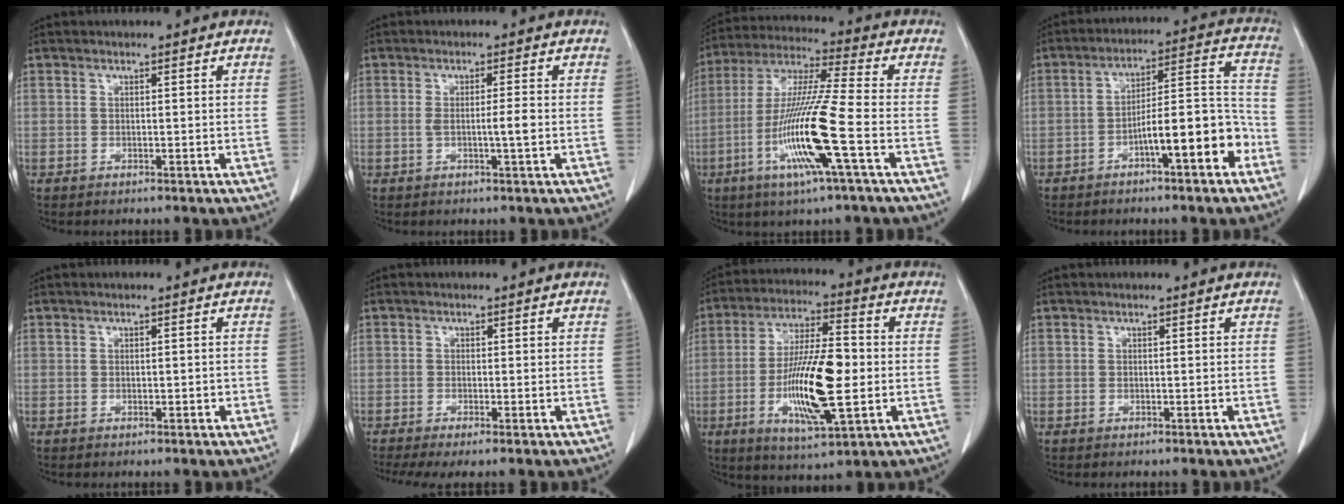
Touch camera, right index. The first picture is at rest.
{"total": 2.8, "force": [-0.4, -0.2, 2.8], "torque": [-0.050, -0.002, -0.007]}
{"total": 15.3, "force": [-4.9, -0.6, 14.5], "torque": [-0.296, -0.015, -0.100]}
{"total": 11.6, "force": [-5.3, 1.9, 10.1], "torque": [-0.153, 0.030, -0.080]}
{"total": 1.3, "force": [-0.2, 0.6, 1.1], "torque": [-0.018, 0.002, 0.000]}
{"total": 4.7, "force": [-3.2, 0.7, 3.4], "torque": [-0.059, -0.011, -0.056]}
{"total": 15.3, "force": [-2.3, 3.4, 14.8], "torque": [-0.281, -0.005, -0.038]}
{"total": 0.0}